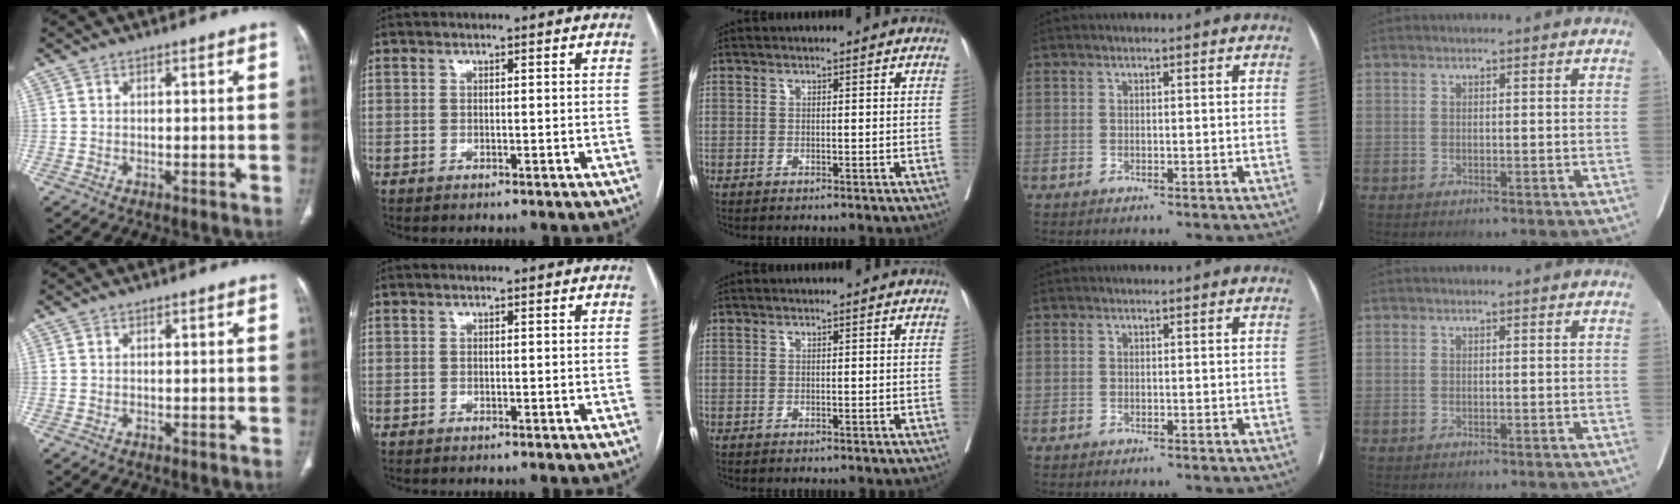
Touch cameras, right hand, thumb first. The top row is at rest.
{}